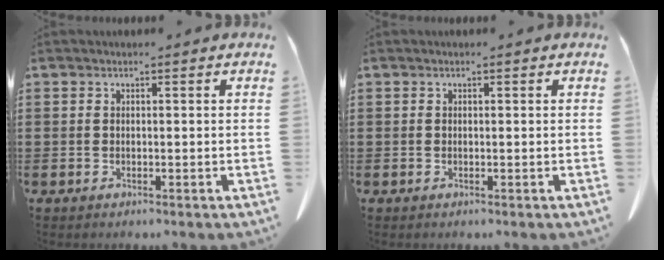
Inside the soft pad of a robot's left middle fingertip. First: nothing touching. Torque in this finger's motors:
{"motor_torque": [-0.02, 0.04, 0.00, 0.00]}